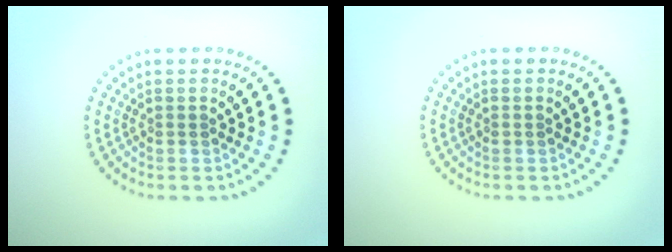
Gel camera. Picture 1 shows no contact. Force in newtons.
{"total": 0.0}